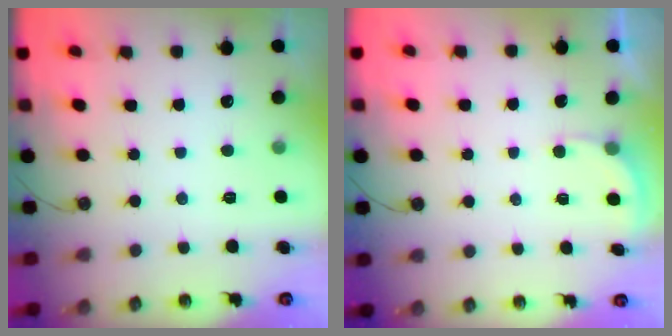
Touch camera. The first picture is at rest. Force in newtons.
{"total": 2.1, "press": 2.1, "slide": 0.1}